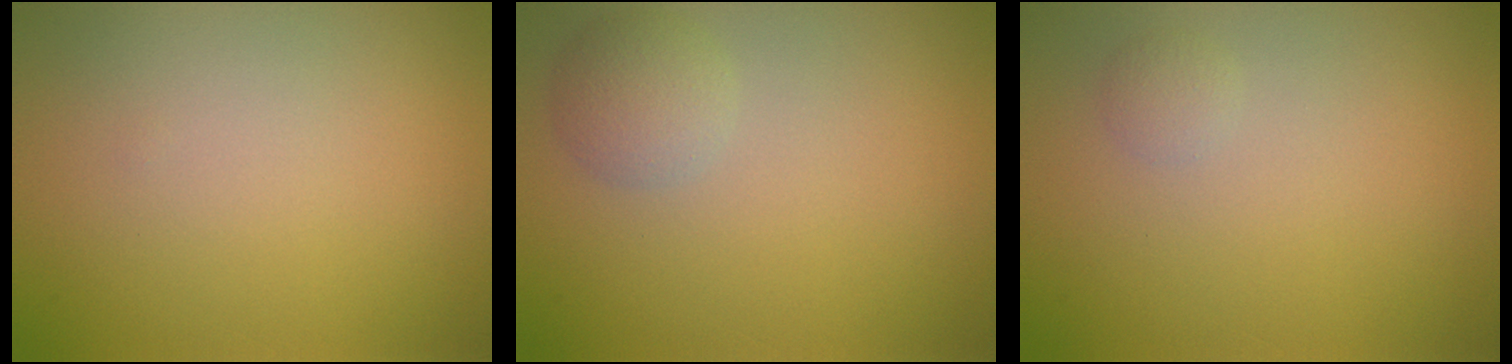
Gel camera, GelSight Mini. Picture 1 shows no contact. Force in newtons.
{"total": 2.2, "press": 2.2, "slide": 0.1}
{"total": 0.8, "press": 0.8, "slide": 0.1}